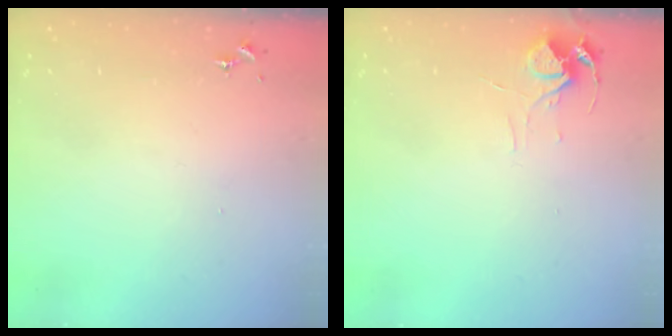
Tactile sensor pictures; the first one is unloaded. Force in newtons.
{"total": 7.1, "press": 7.1, "slide": 0.5}